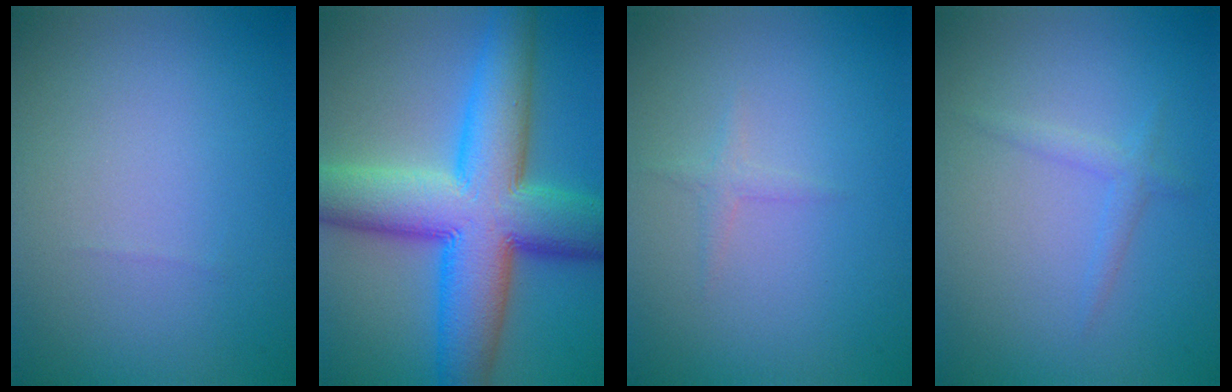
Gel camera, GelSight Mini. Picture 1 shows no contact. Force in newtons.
{"total": 13.3, "press": 13.3, "slide": 0.4}
{"total": 0.8, "press": 0.8, "slide": 0.1}
{"total": 1.3, "press": 1.3, "slide": 0.1}